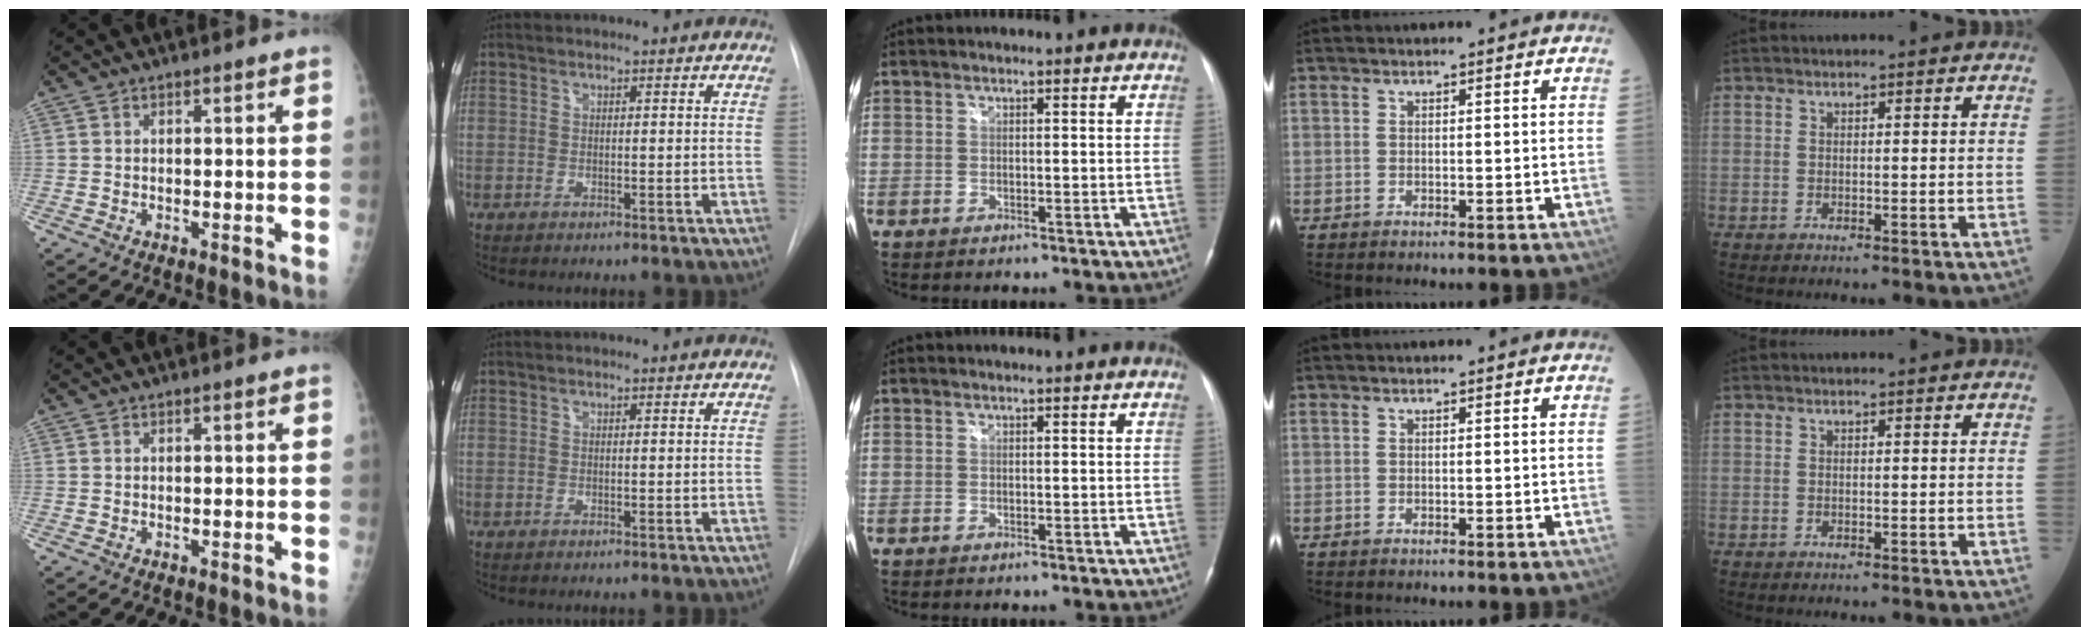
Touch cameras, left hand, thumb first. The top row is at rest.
{}